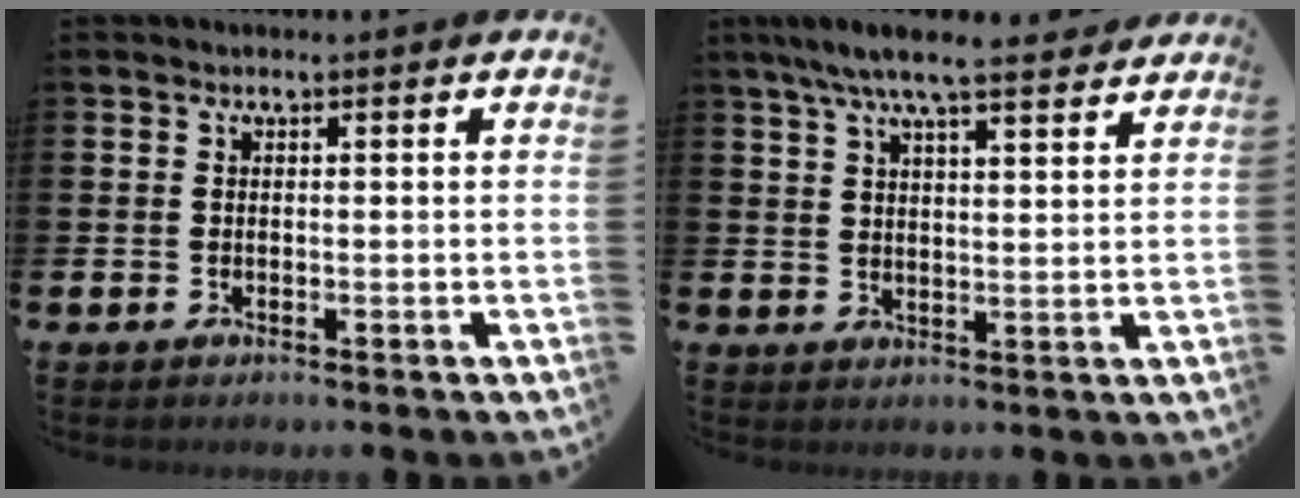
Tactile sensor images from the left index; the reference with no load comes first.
{"total": 7.6, "force": [6.8, 1.0, 3.3], "torque": [-0.066, -0.026, 0.120]}